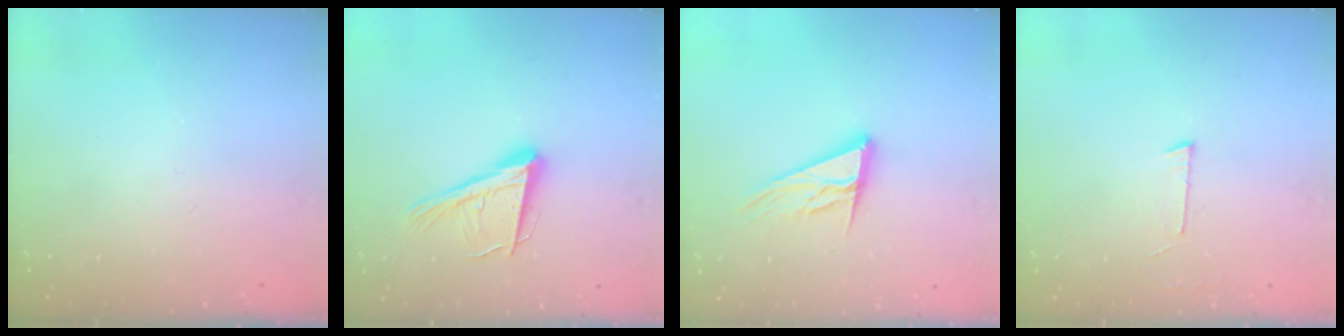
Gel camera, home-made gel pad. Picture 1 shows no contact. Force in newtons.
{"total": 17.0, "press": 16.5, "slide": 3.9}
{"total": 13.1, "press": 12.9, "slide": 2.5}
{"total": 2.7, "press": 2.7, "slide": 0.2}